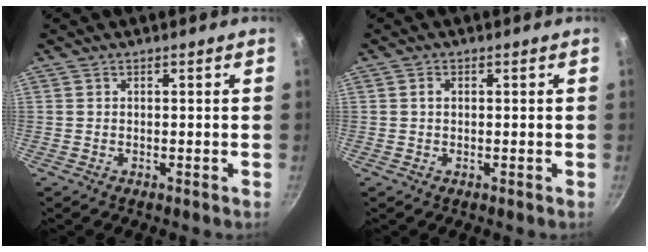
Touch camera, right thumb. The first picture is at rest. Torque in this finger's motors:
{"motor_torque": [-0.42, -0.15, 0.17, 0.01, -0.04]}